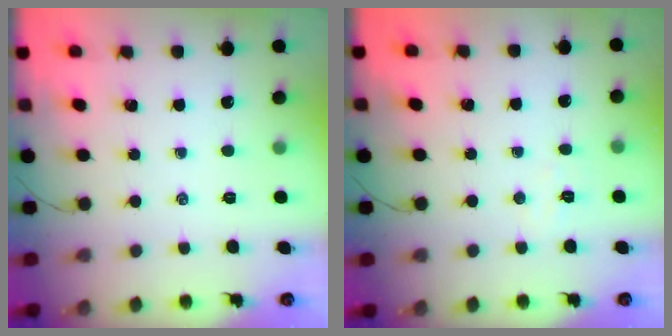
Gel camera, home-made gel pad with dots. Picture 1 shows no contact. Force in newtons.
{"total": 2.7, "press": 2.6, "slide": 0.7}